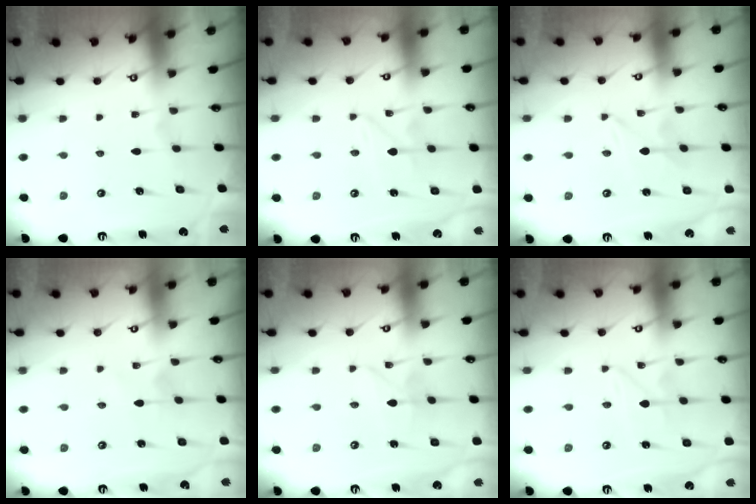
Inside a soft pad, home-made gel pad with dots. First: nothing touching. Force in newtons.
{"total": 1.2, "press": 1.2, "slide": 0.1}
{"total": 0.0}
{"total": 2.5, "press": 2.5, "slide": 0.2}
{"total": 2.4, "press": 2.4, "slide": 0.2}
{"total": 1.2, "press": 1.2, "slide": 0.1}